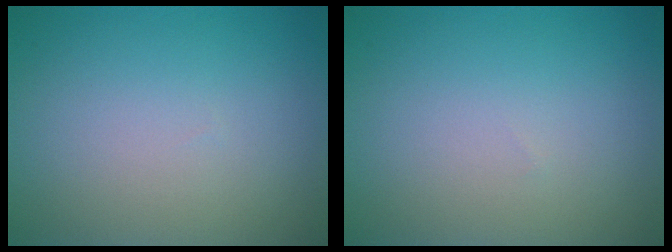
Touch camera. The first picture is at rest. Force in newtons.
{"total": 0.0}